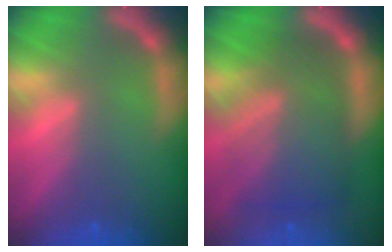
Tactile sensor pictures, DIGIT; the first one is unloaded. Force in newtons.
{"total": 9.4}